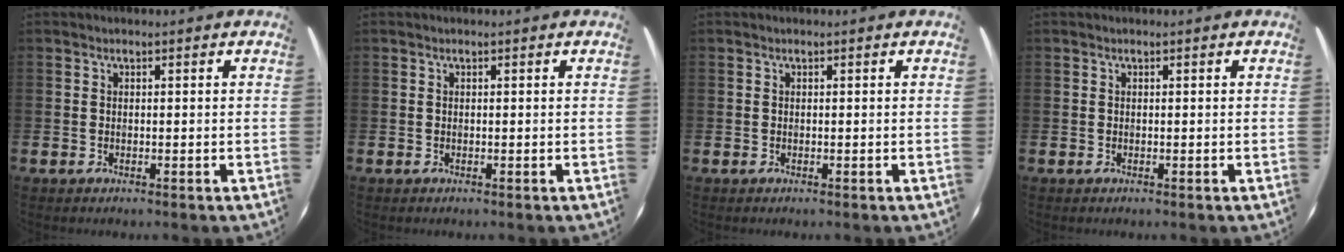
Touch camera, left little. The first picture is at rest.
{"total": 0.0}
{"total": 0.0}
{"total": 0.0}